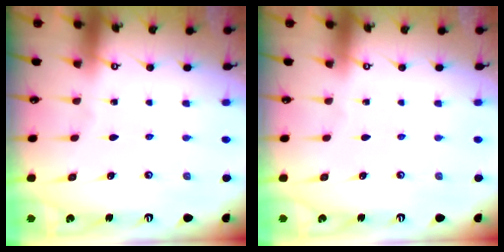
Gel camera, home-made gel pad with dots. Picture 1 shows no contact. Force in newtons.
{"total": 0.0}